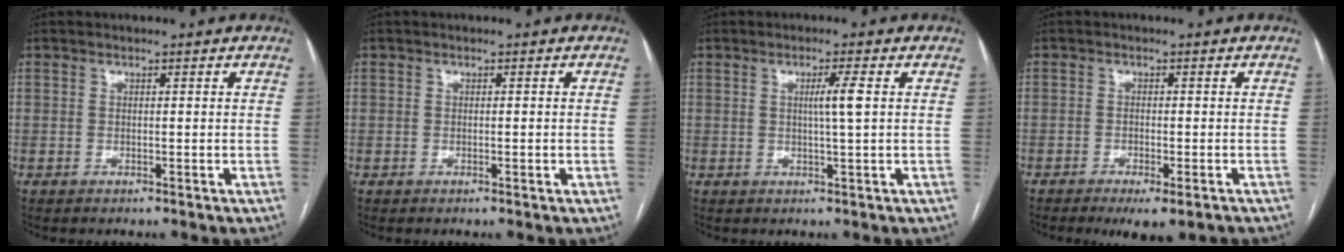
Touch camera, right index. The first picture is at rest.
{"total": 0.8, "force": [-0.3, 0.0, 0.7], "torque": [-0.013, 0.000, -0.002]}
{"total": 3.1, "force": [0.5, -0.6, 3.0], "torque": [-0.057, -0.003, 0.009]}
{"total": 5.7, "force": [-4.1, 1.5, 3.7], "torque": [-0.043, -0.009, -0.055]}